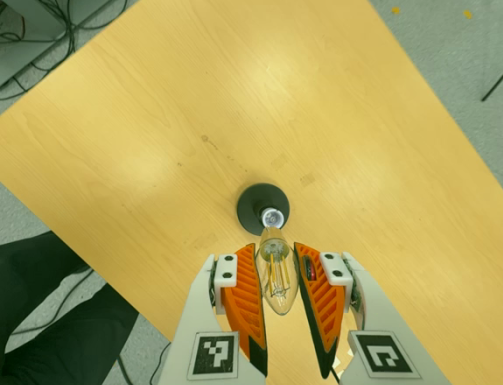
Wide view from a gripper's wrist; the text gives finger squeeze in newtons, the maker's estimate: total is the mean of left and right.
{"total": 10.8, "left": 10.3, "right": 11.4}